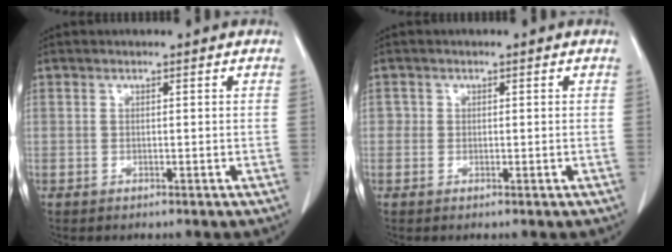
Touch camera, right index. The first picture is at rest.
{"total": 0.9, "force": [0.0, 0.9, 0.2], "torque": [0.005, 0.003, -0.002]}